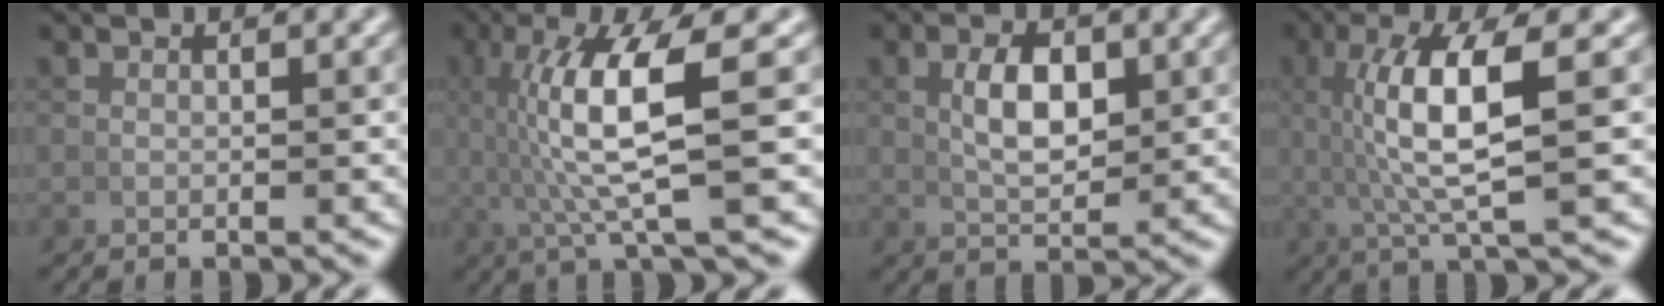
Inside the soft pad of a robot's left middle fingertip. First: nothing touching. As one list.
[{"total": 7.7, "force": [0.9, 1.3, 7.5], "torque": [-0.144, 0.004, 0.019]}, {"total": 4.2, "force": [1.0, 1.9, 3.6], "torque": [-0.057, -0.004, 0.022]}, {"total": 6.6, "force": [1.2, 1.0, 6.4], "torque": [-0.118, 0.003, 0.024]}]